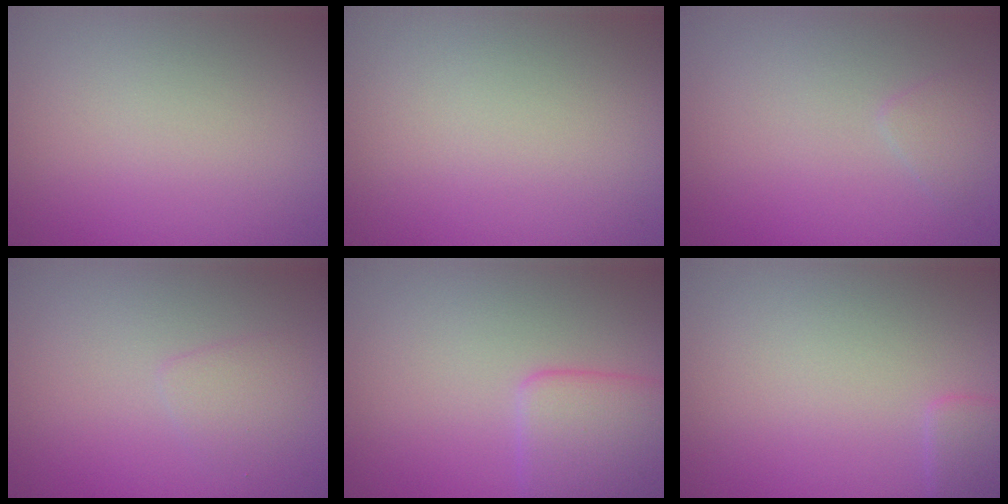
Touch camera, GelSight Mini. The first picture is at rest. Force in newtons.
{"total": 0.0}
{"total": 1.1, "press": 1.1, "slide": 0.0}
{"total": 1.4, "press": 1.4, "slide": 0.1}
{"total": 3.9, "press": 3.9, "slide": 0.2}
{"total": 1.5, "press": 1.5, "slide": 0.1}